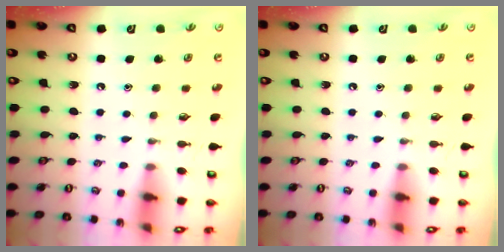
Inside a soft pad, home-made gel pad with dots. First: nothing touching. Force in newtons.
{"total": 0.0}